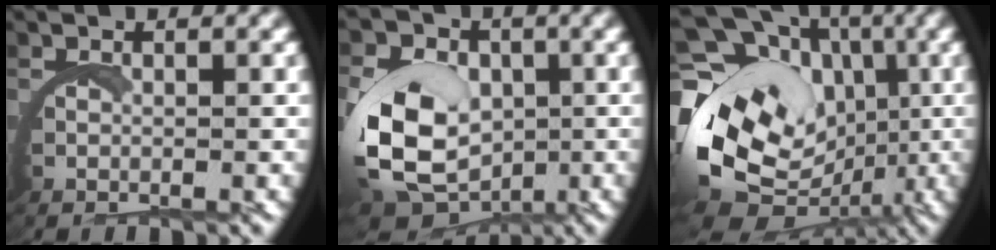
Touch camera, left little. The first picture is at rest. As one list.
[{"total": 9.0, "force": [-0.9, 6.9, 5.7], "torque": [-0.149, -0.039, -0.003]}, {"total": 16.3, "force": [-0.1, 12.8, 10.0], "torque": [-0.200, -0.037, 0.000]}]